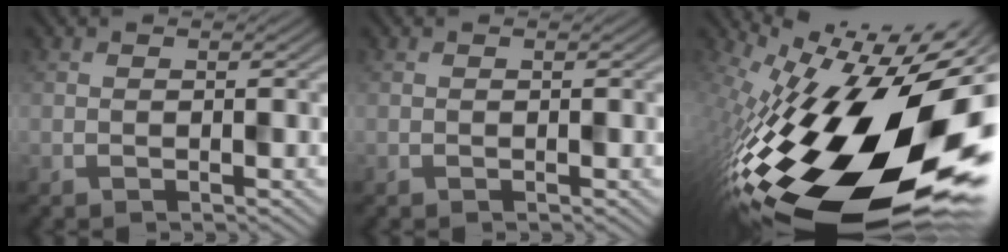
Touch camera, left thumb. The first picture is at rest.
{"total": 0.0}
{"total": 21.4, "force": [-3.4, 9.4, 18.9], "torque": [-0.351, -0.048, -0.058]}